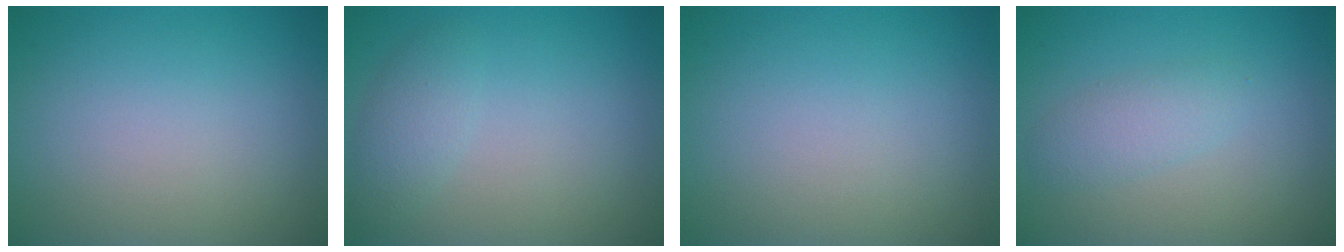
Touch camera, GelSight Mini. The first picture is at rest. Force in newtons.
{"total": 1.9, "press": 1.9, "slide": 0.1}
{"total": 0.0}
{"total": 2.0, "press": 2.0, "slide": 0.1}